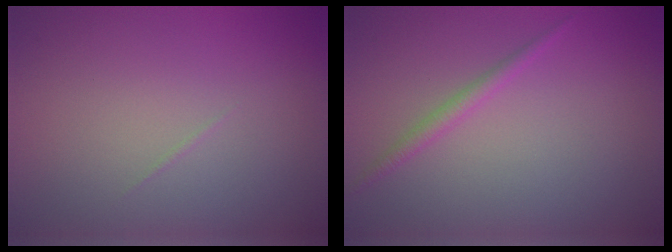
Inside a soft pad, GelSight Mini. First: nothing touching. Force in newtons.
{"total": 1.3, "press": 1.3, "slide": 0.1}